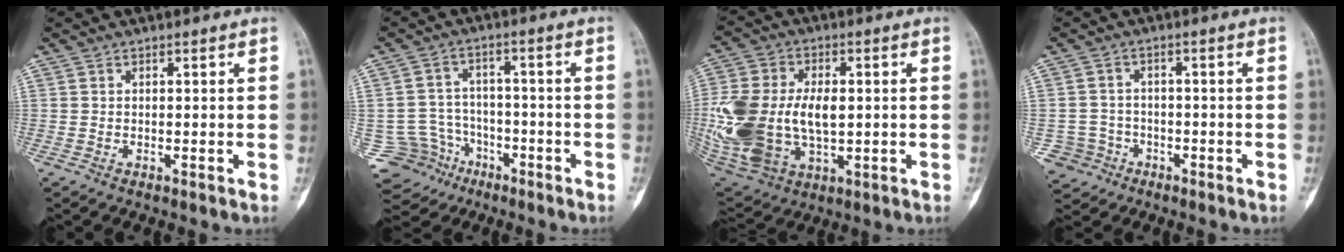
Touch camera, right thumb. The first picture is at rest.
{"total": 10.4, "force": [-5.7, 8.5, 1.9], "torque": [-0.021, 0.054, -0.086]}
{"total": 22.2, "force": [-0.7, 13.8, 17.4], "torque": [-0.380, -0.008, 0.005]}
{"total": 5.4, "force": [-2.3, 4.9, 0.1], "torque": [0.016, 0.023, -0.035]}